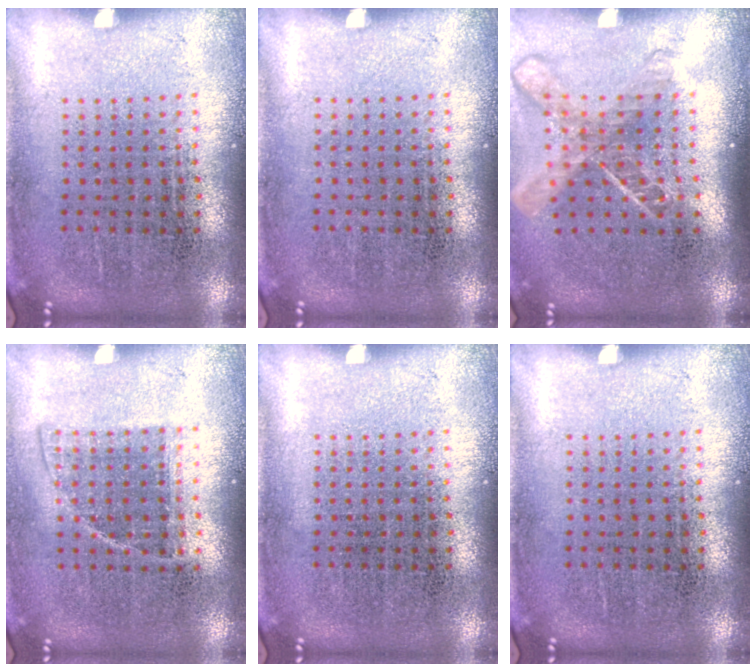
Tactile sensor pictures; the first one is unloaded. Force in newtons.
{"total": 0.0}
{"total": 1.8, "press": 1.4, "slide": 1.1}
{"total": 0.8, "press": 0.7, "slide": 0.4}
{"total": 0.0}
{"total": 0.0}